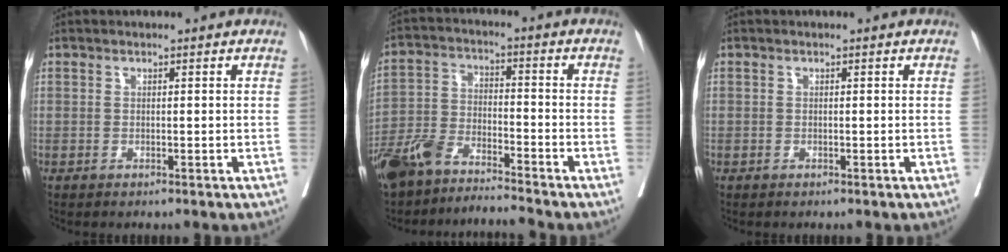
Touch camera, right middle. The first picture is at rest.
{"total": 8.5, "force": [-7.8, 1.0, 3.3], "torque": [-0.076, 0.004, -0.150]}
{"total": 0.7, "force": [-0.2, 0.6, -0.1], "torque": [0.005, 0.007, -0.008]}